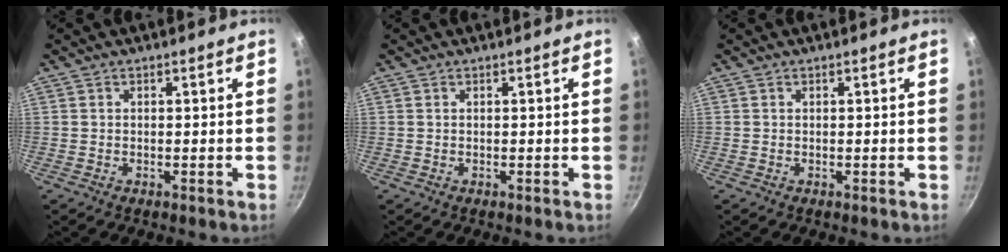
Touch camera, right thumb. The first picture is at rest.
{"total": 0.0}
{"total": 0.0}